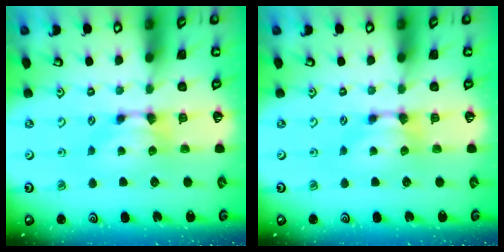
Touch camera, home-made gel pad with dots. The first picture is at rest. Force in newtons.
{"total": 0.0}